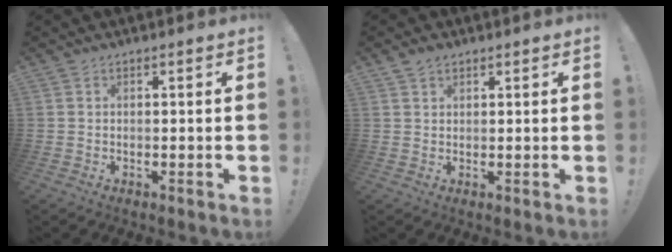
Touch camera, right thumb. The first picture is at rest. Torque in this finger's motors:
{"motor_torque": [0.05, 0.05, 0.36, 0.12, 0.00]}